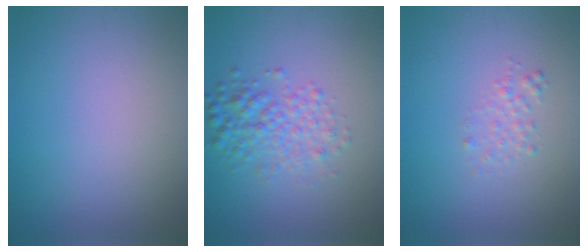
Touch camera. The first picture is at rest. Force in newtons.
{"total": 3.4, "press": 3.4, "slide": 0.0}
{"total": 1.2, "press": 1.2, "slide": 0.0}